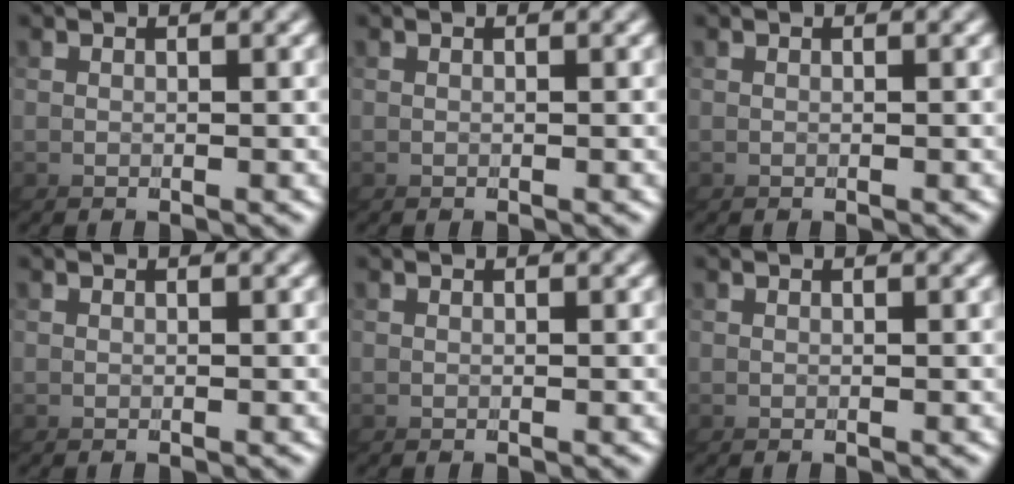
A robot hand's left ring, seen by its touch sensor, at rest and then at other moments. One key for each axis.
{"total": 0.0}
{"total": 0.0}
{"total": 0.0}
{"total": 0.0}
{"total": 0.0}